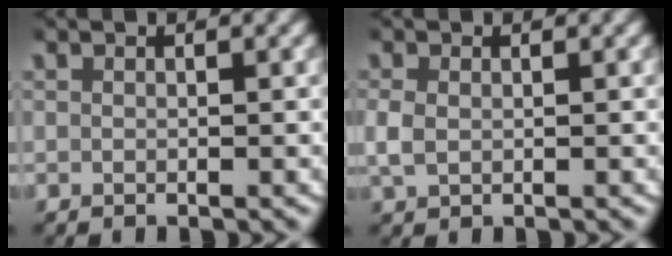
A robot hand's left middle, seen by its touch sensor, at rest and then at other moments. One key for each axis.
{"total": 2.1, "fx": 0.1, "fy": 1.6, "fz": 1.3, "tx": -0.042, "ty": -0.003, "tz": 0.009}